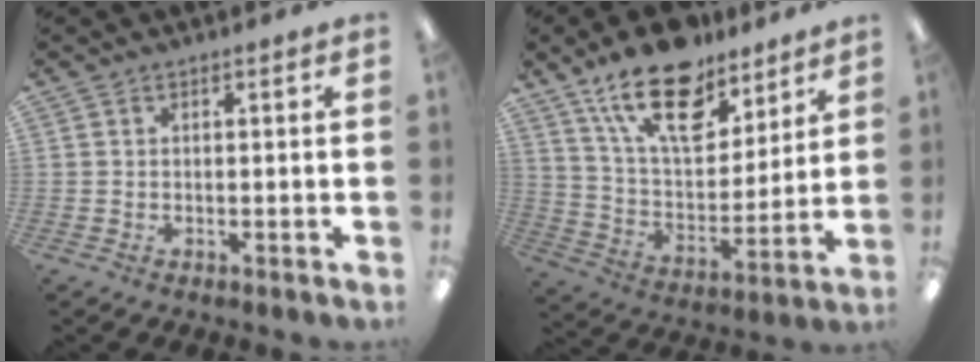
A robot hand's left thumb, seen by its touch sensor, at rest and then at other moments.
{"total": 20.5, "force": [13.8, 9.9, 11.5], "torque": [-0.194, -0.073, 0.242]}